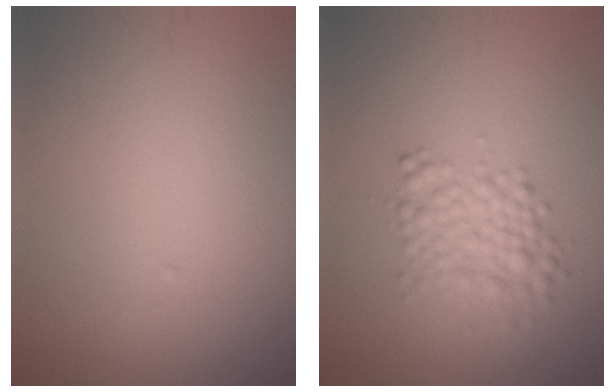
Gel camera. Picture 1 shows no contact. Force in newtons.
{"total": 3.3, "press": 3.3, "slide": 0.0}